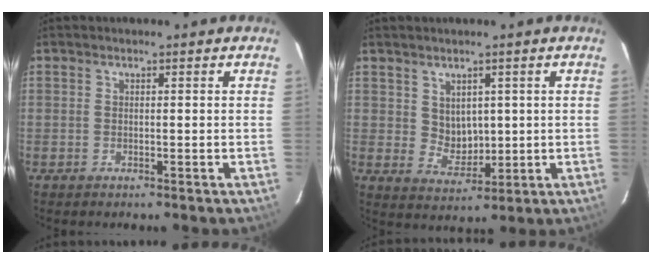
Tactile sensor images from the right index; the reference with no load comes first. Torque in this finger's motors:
{"motor_torque": [0.12, 0.21, 0.03, 0.00]}